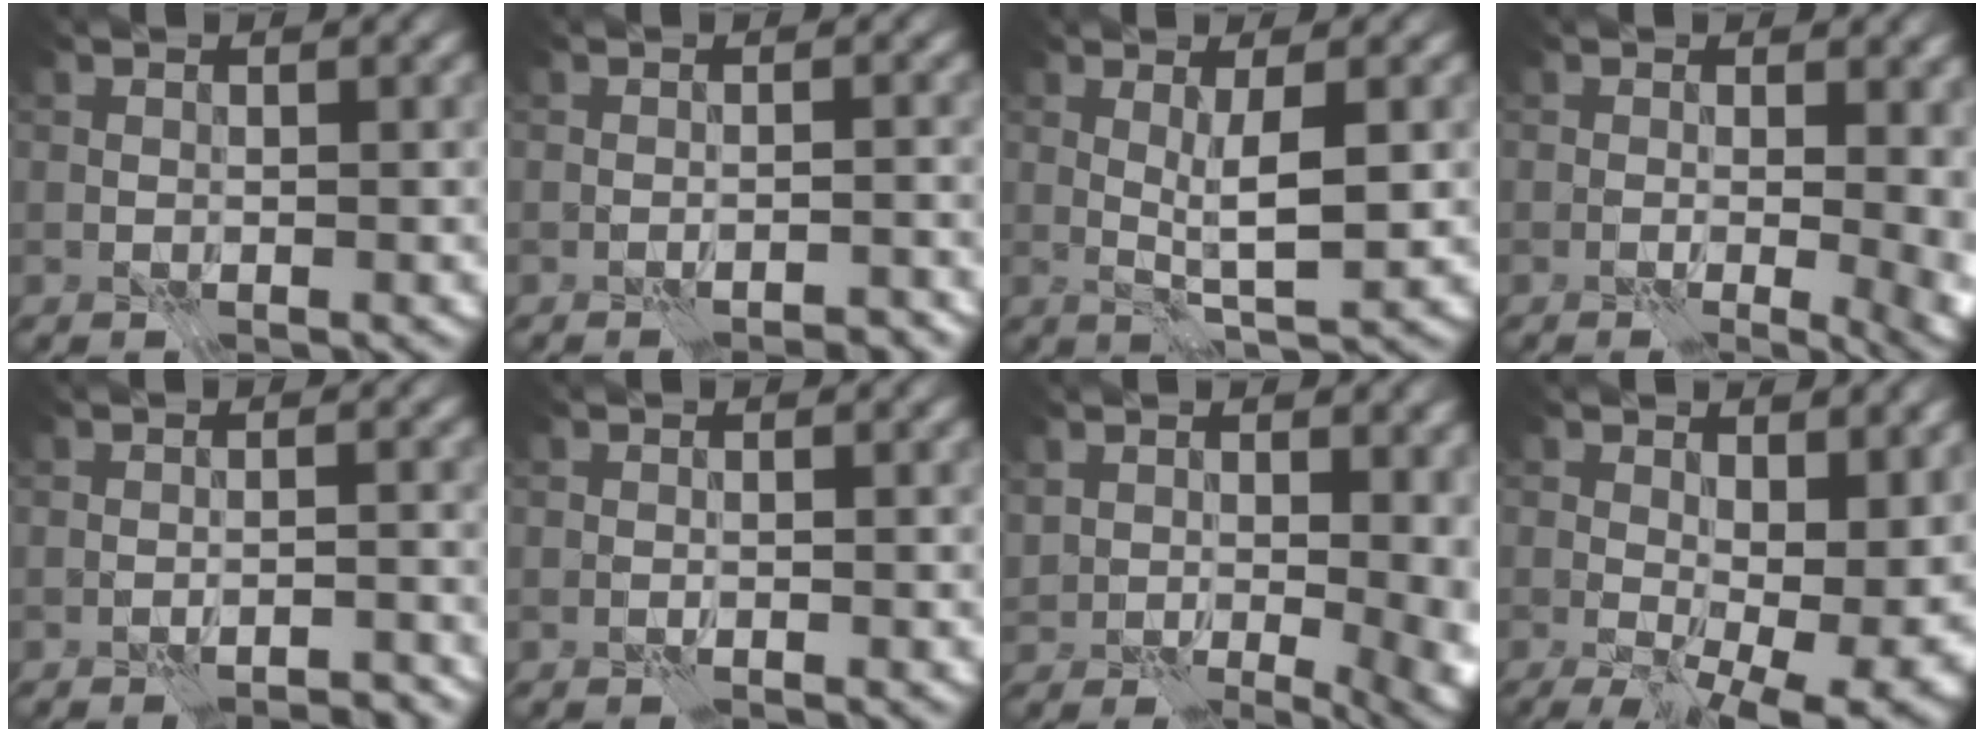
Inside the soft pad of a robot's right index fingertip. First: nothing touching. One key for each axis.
{"total": 1.4, "fx": -1.3, "fy": -0.2, "fz": 0.4, "tx": -0.003, "ty": -0.001, "tz": -0.020}
{"total": 3.3, "fx": 0.1, "fy": 0.1, "fz": 3.3, "tx": -0.058, "ty": -0.005, "tz": 0.003}
{"total": 5.8, "fx": -0.1, "fy": 3.0, "fz": 4.9, "tx": -0.035, "ty": -0.014, "tz": 0.008}
{"total": 2.1, "fx": -2.0, "fy": -0.1, "fz": 0.5, "tx": -0.006, "ty": -0.002, "tz": -0.029}
{"total": 0.0}
{"total": 7.7, "fx": 1.7, "fy": 4.8, "fz": 5.8, "tx": -0.096, "ty": -0.021, "tz": 0.056}
{"total": 11.3, "fx": 0.7, "fy": 5.8, "fz": 9.7, "tx": -0.126, "ty": -0.023, "tz": 0.045}